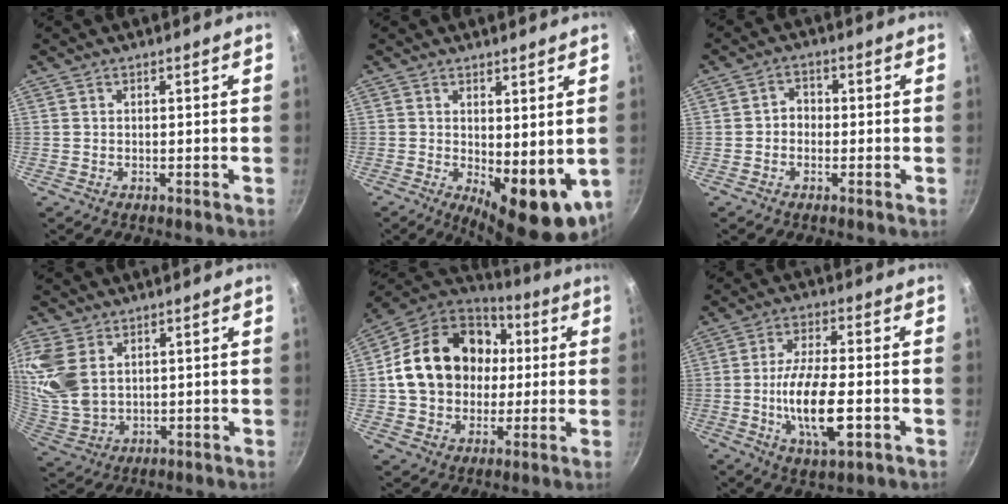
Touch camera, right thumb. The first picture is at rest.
{"total": 11.0, "force": [-0.2, 4.9, 9.9], "torque": [-0.108, -0.017, 0.012]}
{"total": 2.9, "force": [-0.7, 2.5, 1.4], "torque": [-0.005, 0.014, -0.018]}
{"total": 13.0, "force": [4.6, 8.8, 8.4], "torque": [-0.175, -0.017, 0.104]}
{"total": 22.6, "force": [2.4, 17.9, 13.6], "torque": [-0.220, 0.034, 0.042]}
{"total": 13.5, "force": [-3.2, 5.0, 12.1], "torque": [-0.217, 0.009, -0.058]}